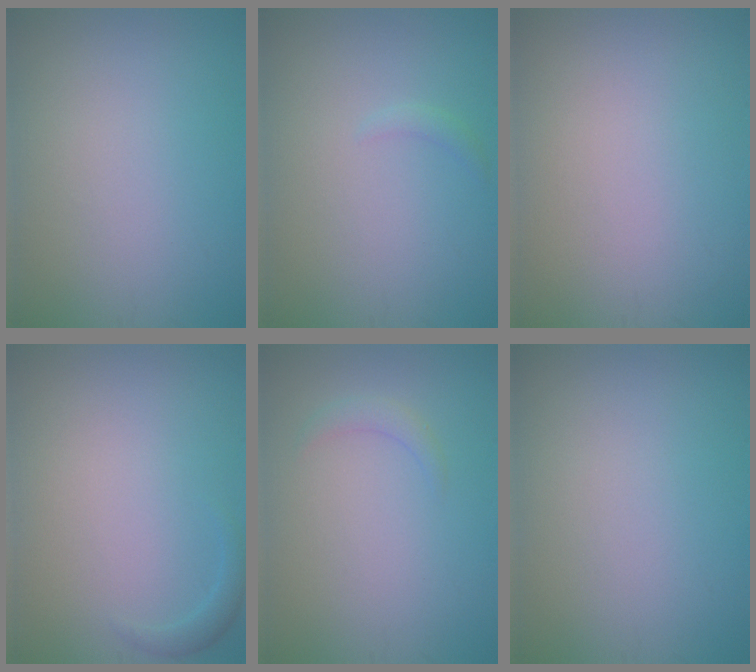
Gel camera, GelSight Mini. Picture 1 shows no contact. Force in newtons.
{"total": 0.8, "press": 0.8, "slide": 0.1}
{"total": 0.0}
{"total": 1.0, "press": 1.0, "slide": 0.1}
{"total": 1.1, "press": 1.1, "slide": 0.1}
{"total": 0.0}